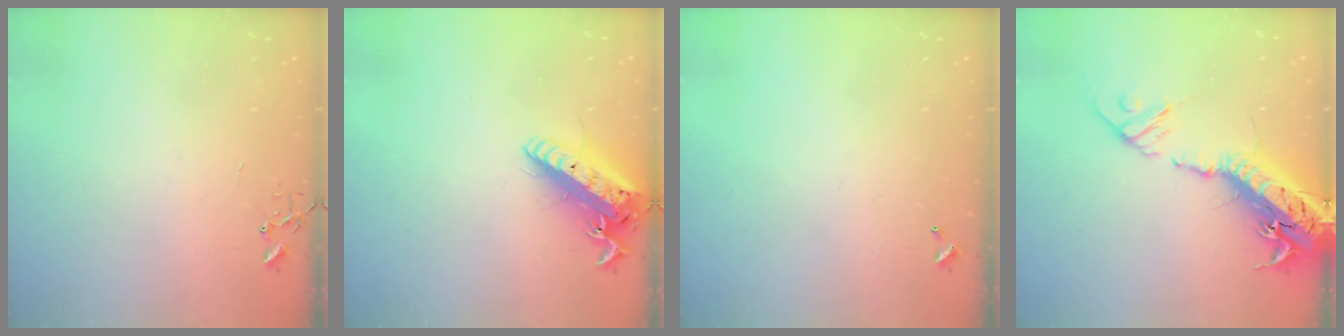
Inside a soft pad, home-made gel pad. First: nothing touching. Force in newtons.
{"total": 19.0, "press": 18.6, "slide": 3.8}
{"total": 0.0}
{"total": 23.7, "press": 23.1, "slide": 5.3}